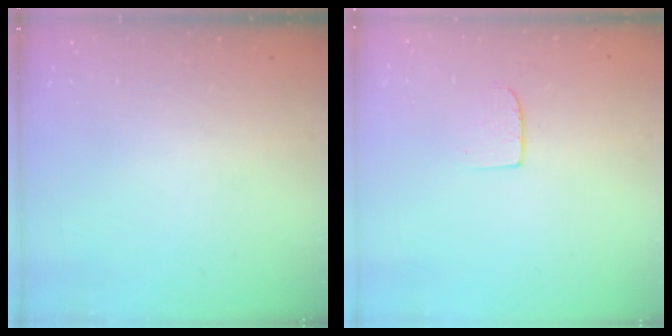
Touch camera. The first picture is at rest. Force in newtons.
{"total": 4.7, "press": 4.7, "slide": 0.4}